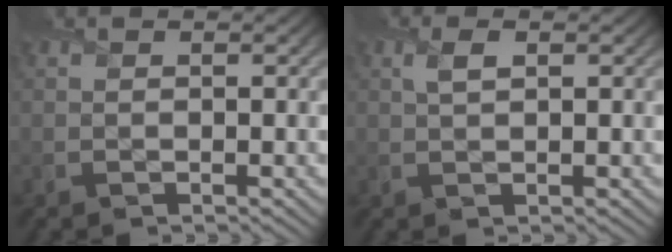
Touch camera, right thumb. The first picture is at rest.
{"total": 1.7, "force": [0.8, 0.5, 1.4], "torque": [-0.035, 0.005, 0.016]}